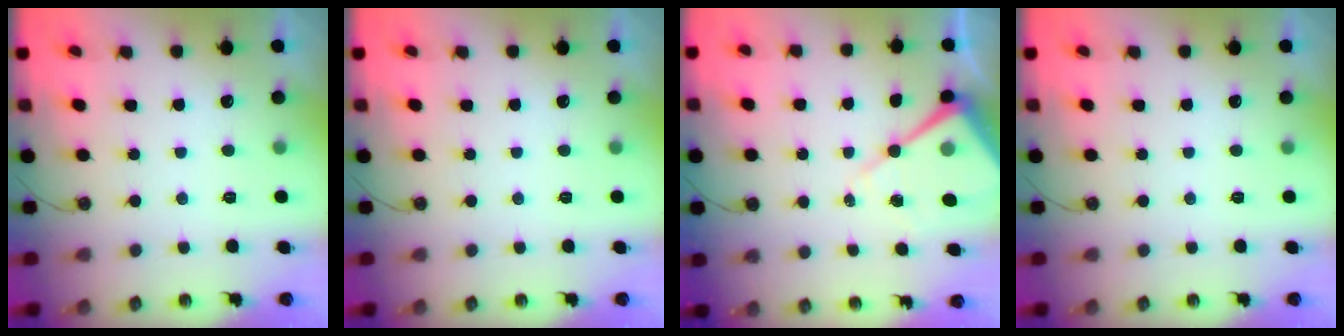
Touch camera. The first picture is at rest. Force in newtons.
{"total": 0.0}
{"total": 11.7, "press": 11.7, "slide": 1.1}
{"total": 0.0}